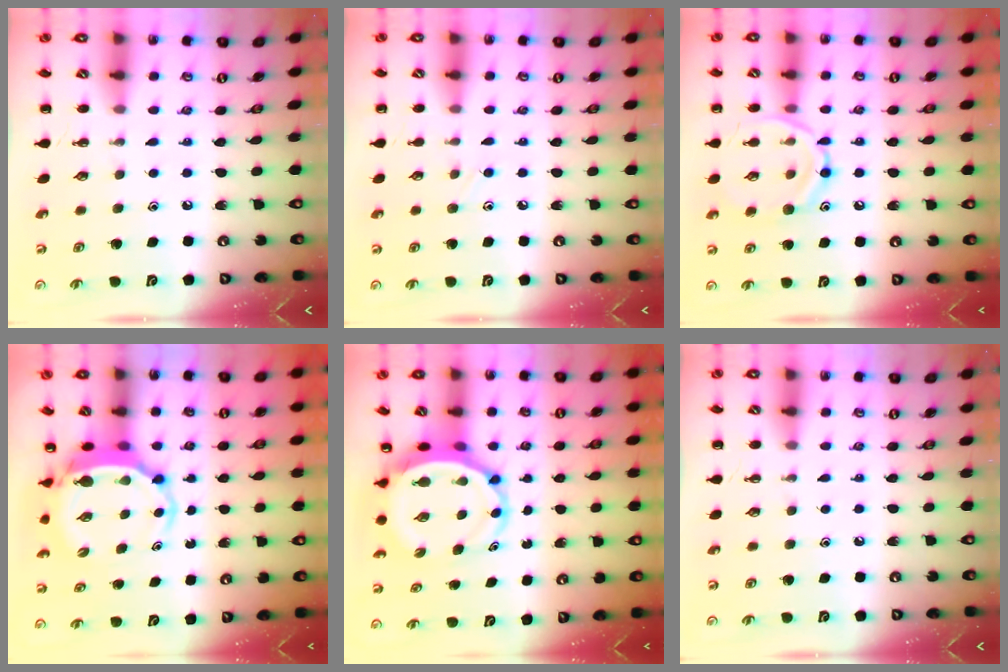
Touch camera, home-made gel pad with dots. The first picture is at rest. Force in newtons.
{"total": 6.0, "press": 5.6, "slide": 2.1}
{"total": 12.6, "press": 12.5, "slide": 0.8}
{"total": 5.1, "press": 4.9, "slide": 1.2}
{"total": 6.4, "press": 6.1, "slide": 2.1}
{"total": 0.0}